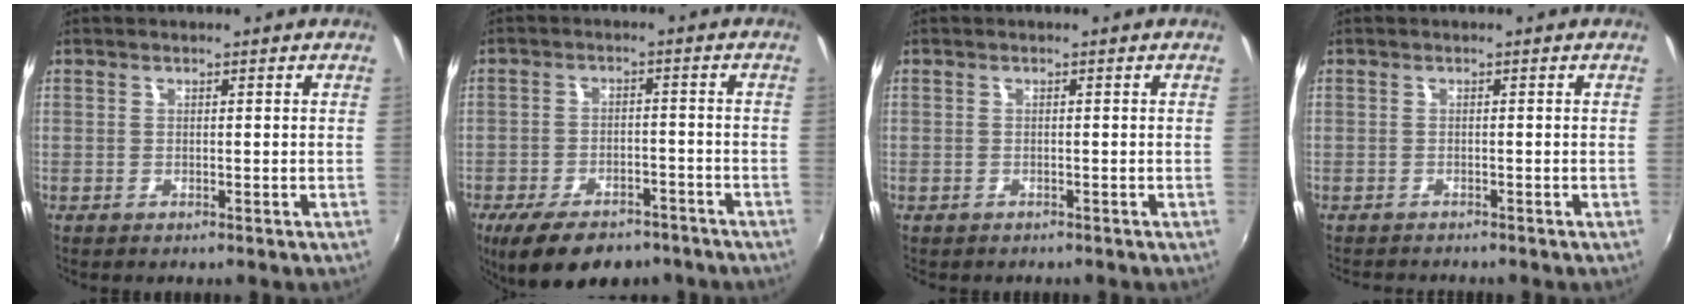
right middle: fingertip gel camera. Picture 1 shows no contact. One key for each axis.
{"total": 13.8, "fx": -10.2, "fy": 5.9, "fz": 7.3, "tx": -0.158, "ty": -0.024, "tz": -0.151}
{"total": 0.7, "fx": -0.5, "fy": 0.5, "fz": -0.1, "tx": -0.002, "ty": -0.002, "tz": -0.007}
{"total": 2.2, "fx": -2.1, "fy": 0.3, "fz": 0.4, "tx": -0.015, "ty": -0.016, "tz": -0.034}